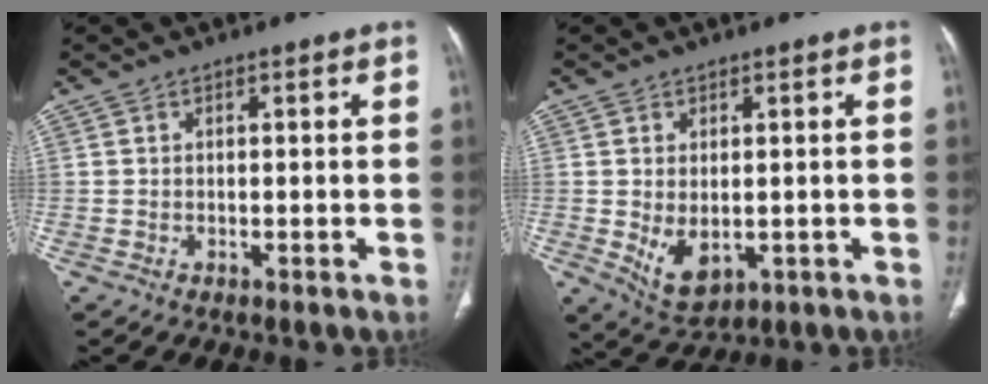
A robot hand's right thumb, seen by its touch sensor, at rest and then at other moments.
{"total": 6.2, "force": [-0.7, 3.8, 4.9], "torque": [-0.081, -0.011, 0.006]}